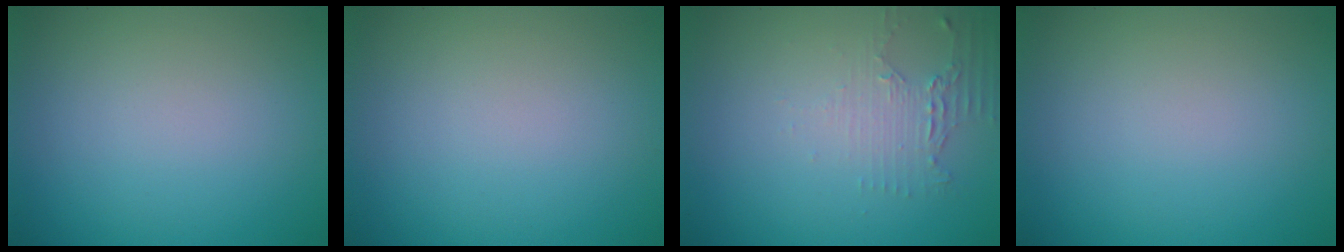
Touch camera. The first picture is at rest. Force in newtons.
{"total": 0.0}
{"total": 2.3, "press": 1.6, "slide": 1.6}
{"total": 0.0}